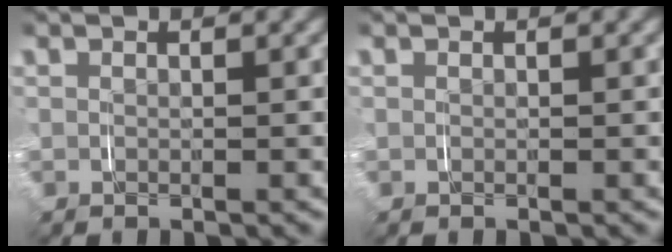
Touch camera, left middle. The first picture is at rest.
{"total": 0.0}